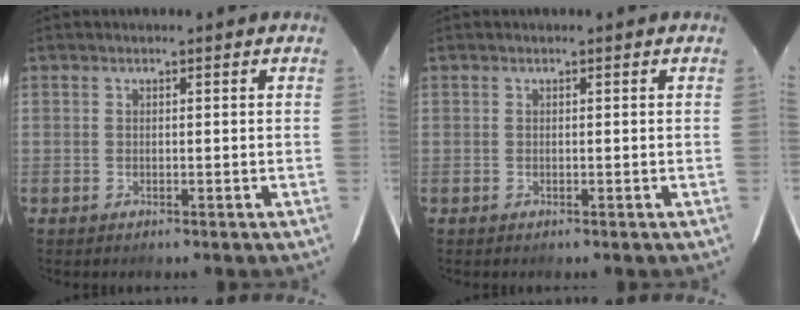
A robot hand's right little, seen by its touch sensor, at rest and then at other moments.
{"total": 0.0}